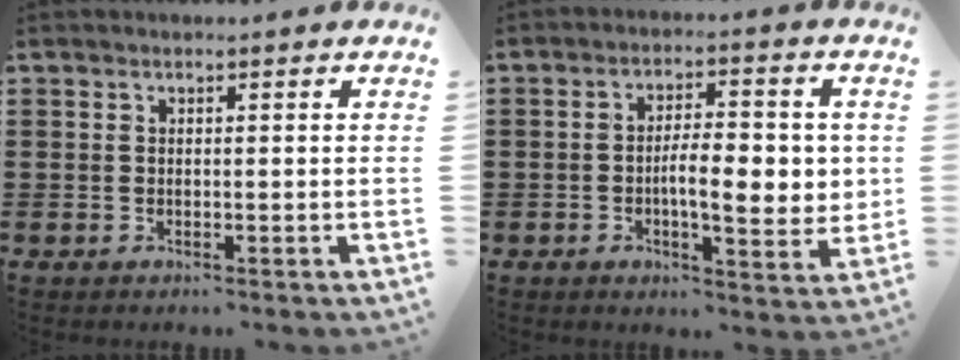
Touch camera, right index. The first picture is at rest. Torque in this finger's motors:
{"motor_torque": [1.44, -0.16, 0.44, 0.09]}